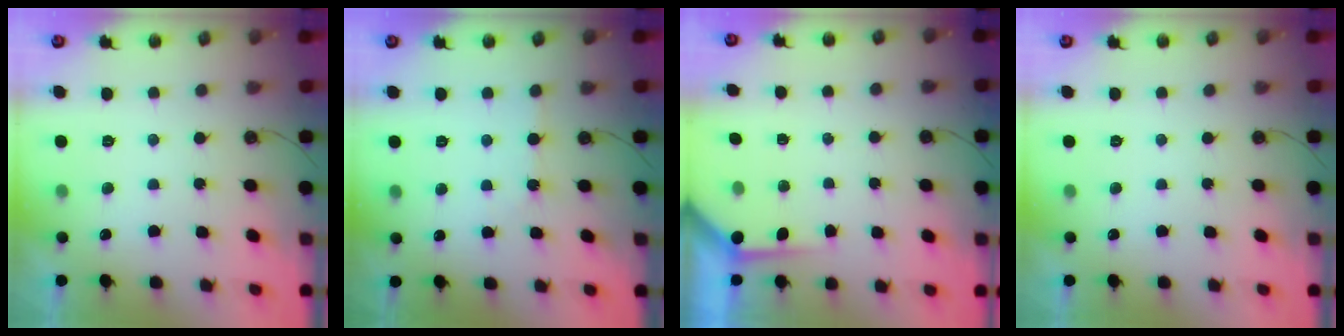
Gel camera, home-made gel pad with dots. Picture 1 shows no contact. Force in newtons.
{"total": 2.5, "press": 2.5, "slide": 0.4}
{"total": 3.5, "press": 3.5, "slide": 0.3}
{"total": 0.0}